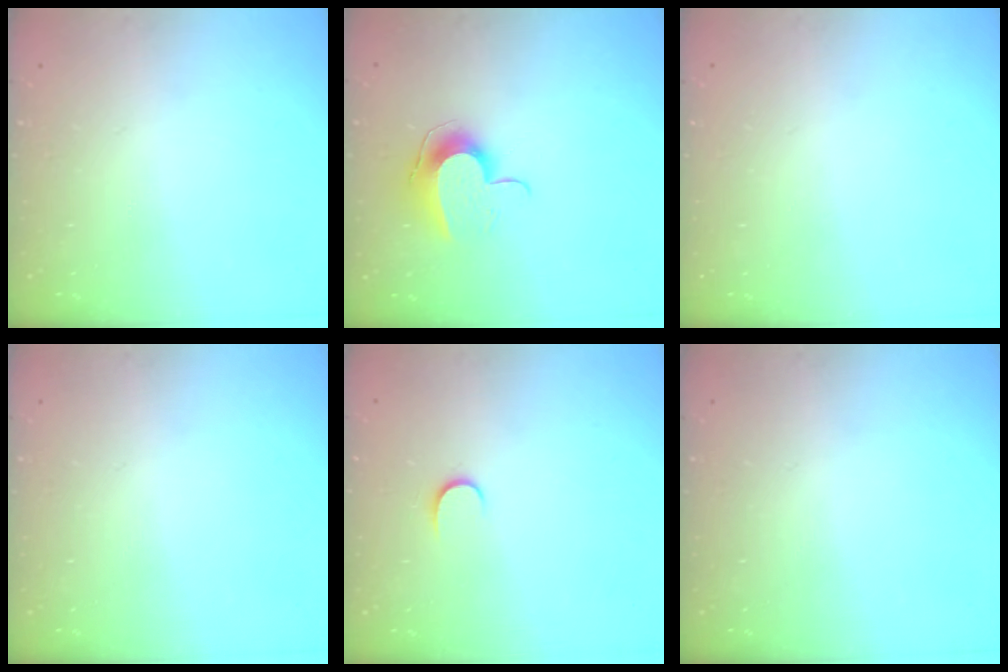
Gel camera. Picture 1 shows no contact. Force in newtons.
{"total": 9.9, "press": 9.9, "slide": 0.4}
{"total": 0.0}
{"total": 0.0}
{"total": 5.3, "press": 5.3, "slide": 0.5}
{"total": 0.0}